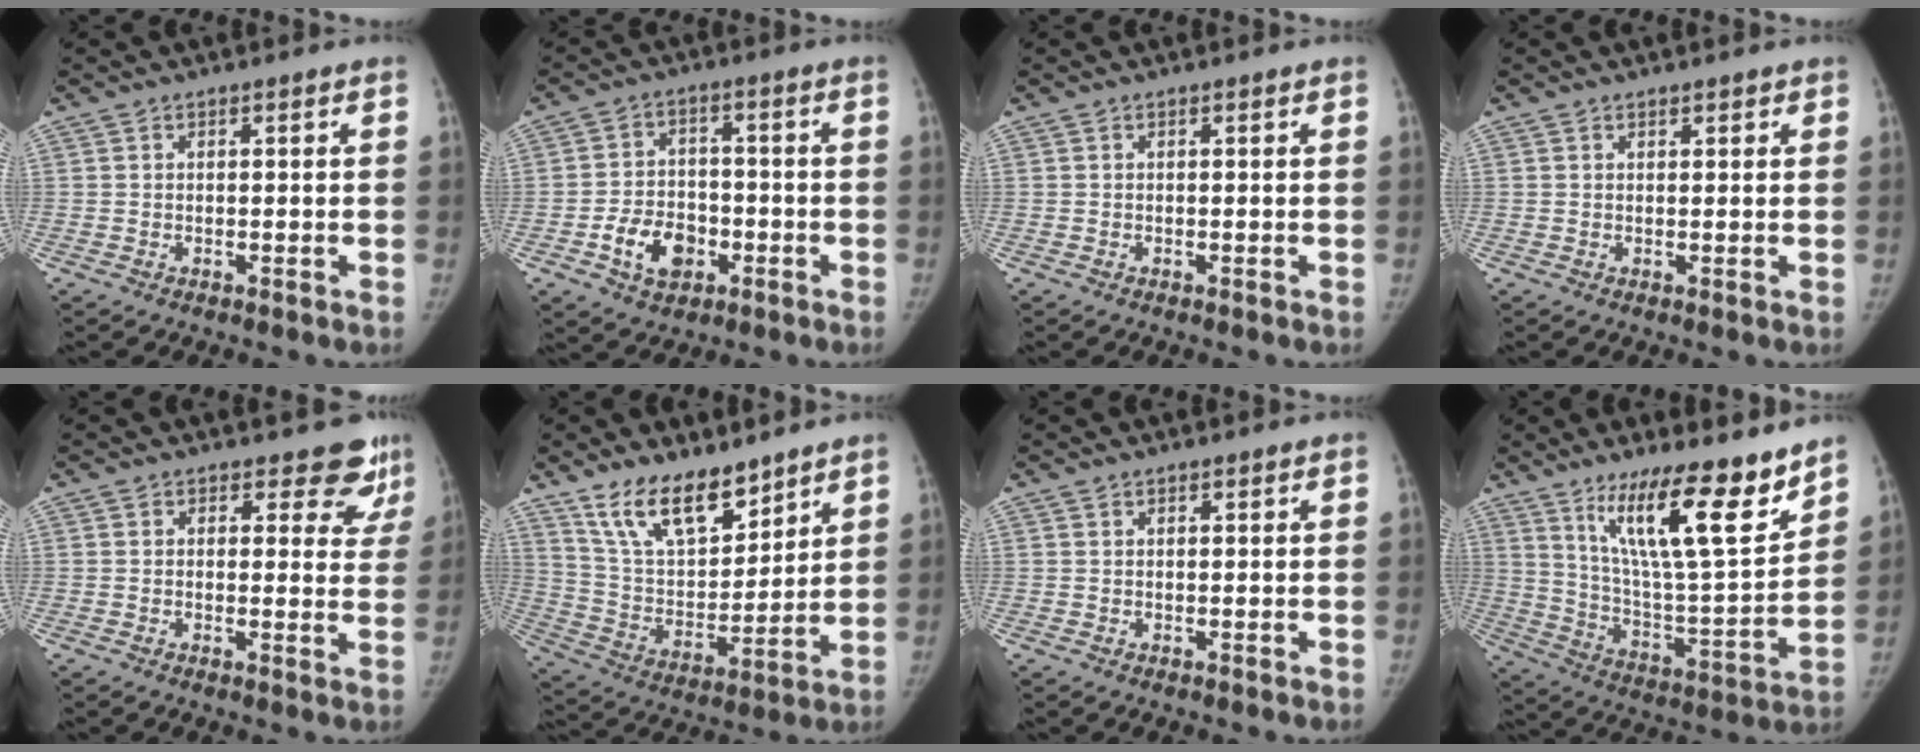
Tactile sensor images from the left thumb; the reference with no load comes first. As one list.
[{"total": 9.0, "force": [-3.5, 6.5, 5.1], "torque": [-0.063, 0.020, -0.057]}, {"total": 0.0}, {"total": 1.0, "force": [0.8, 0.5, 0.3], "torque": [0.003, -0.004, 0.009]}, {"total": 7.4, "force": [6.2, 3.5, 1.7], "torque": [0.029, -0.034, 0.049]}, {"total": 15.3, "force": [11.5, 6.6, 7.7], "torque": [-0.099, -0.069, 0.223]}, {"total": 0.7, "force": [0.6, 0.2, 0.2], "torque": [-0.004, -0.004, 0.010]}, {"total": 20.3, "force": [13.5, 4.3, 14.6], "torque": [-0.210, -0.087, 0.234]}]